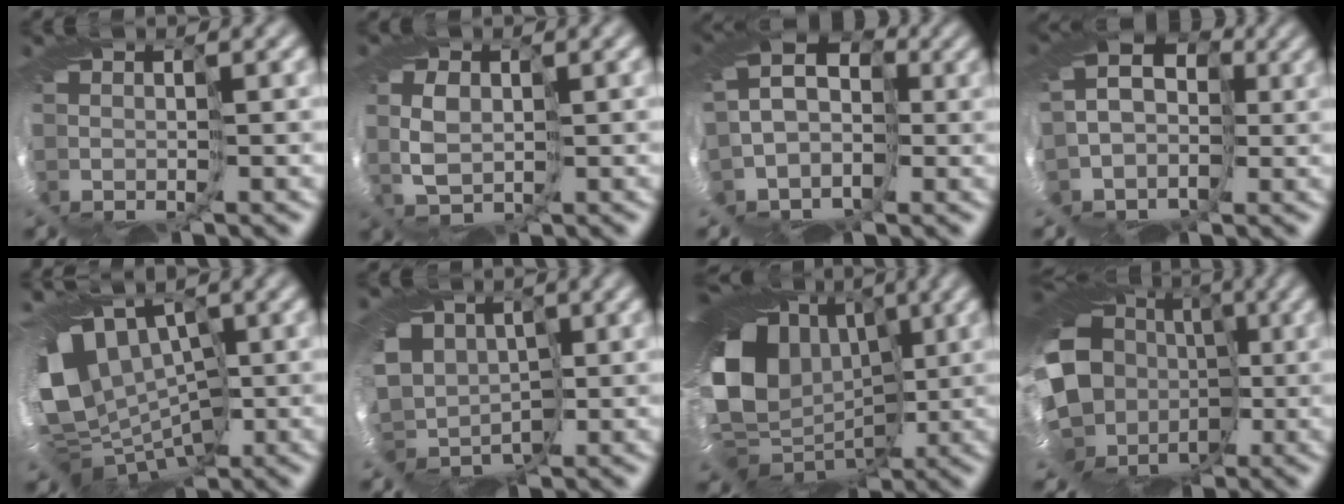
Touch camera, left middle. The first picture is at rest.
{"total": 2.9, "force": [0.2, 2.3, 1.7], "torque": [-0.052, 0.001, 0.011]}
{"total": 10.1, "force": [-0.5, 8.8, 4.8], "torque": [-0.099, 0.015, -0.035]}
{"total": 10.3, "force": [0.7, 9.3, 4.6], "torque": [-0.094, 0.023, -0.022]}
{"total": 10.5, "force": [0.4, 8.4, 6.4], "torque": [-0.132, -0.012, 0.022]}
{"total": 9.2, "force": [1.1, 7.6, 5.2], "torque": [-0.095, -0.008, 0.024]}
{"total": 13.8, "force": [1.3, 11.6, 7.4], "torque": [-0.143, 0.009, 0.027]}
{"total": 15.6, "force": [-0.5, 13.0, 8.5], "torque": [-0.154, -0.018, -0.010]}